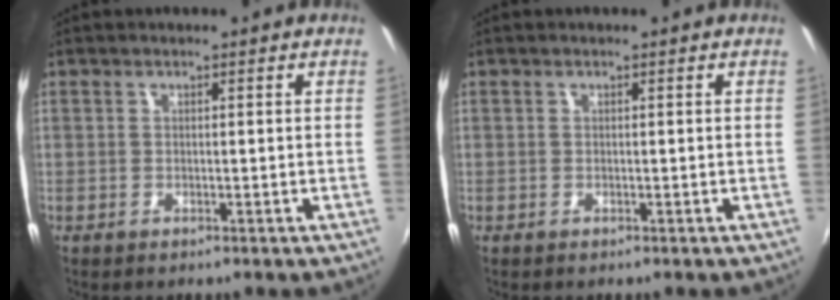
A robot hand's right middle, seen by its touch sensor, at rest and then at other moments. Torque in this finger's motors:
{"motor_torque": [0.31, -0.25, 0.03, 0.01]}